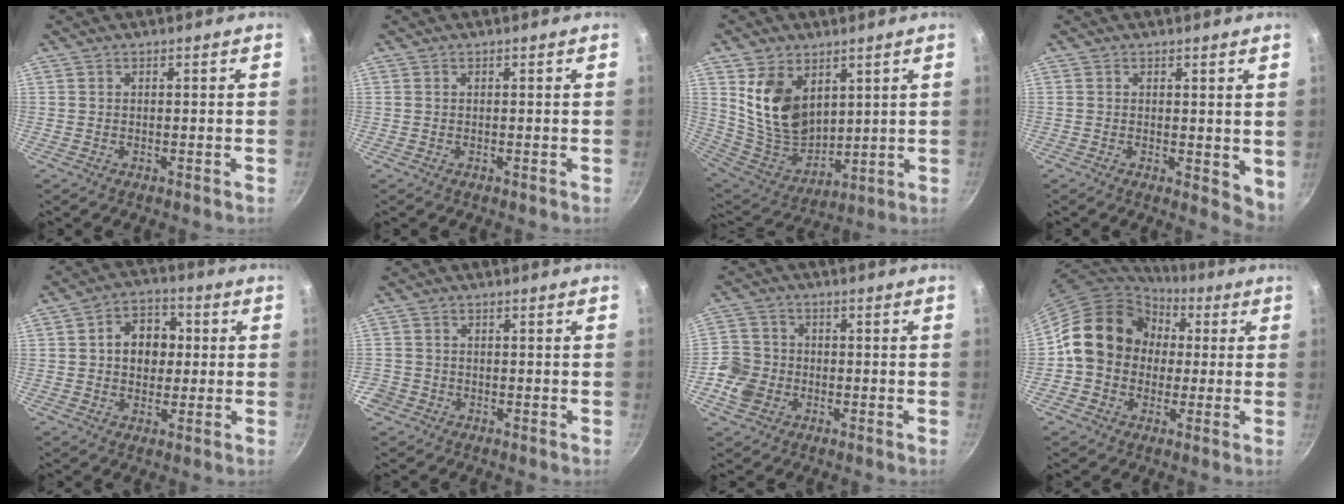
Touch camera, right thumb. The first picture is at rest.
{"total": 0.0}
{"total": 14.4, "force": [5.6, 9.9, 8.9], "torque": [-0.132, -0.050, 0.126]}
{"total": 4.6, "force": [0.7, 2.6, 3.7], "torque": [-0.041, -0.007, 0.011]}
{"total": 9.3, "force": [1.0, 7.2, 5.8], "torque": [-0.046, 0.012, 0.004]}
{"total": 3.4, "force": [-1.5, 2.9, 0.8], "torque": [-0.016, 0.018, -0.026]}
{"total": 7.7, "force": [-2.4, 6.7, 2.9], "torque": [-0.032, 0.023, -0.059]}
{"total": 15.4, "force": [1.4, 13.4, 7.4], "torque": [-0.086, 0.032, 0.009]}